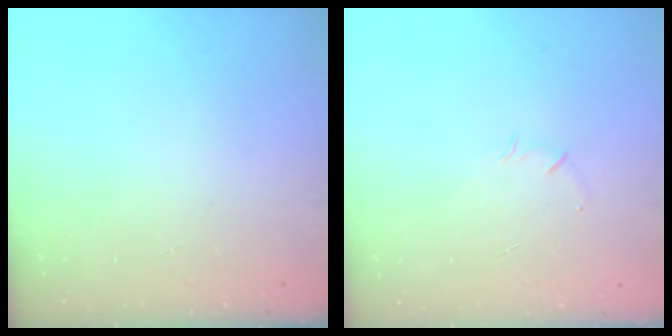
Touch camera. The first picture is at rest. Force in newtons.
{"total": 3.9, "press": 3.7, "slide": 1.2}